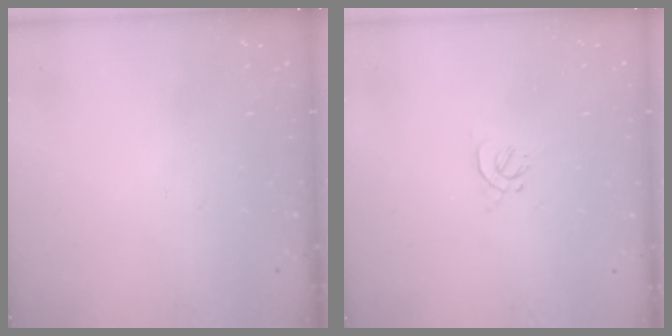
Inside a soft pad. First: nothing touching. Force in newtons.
{"total": 1.7, "press": 1.7, "slide": 0.5}